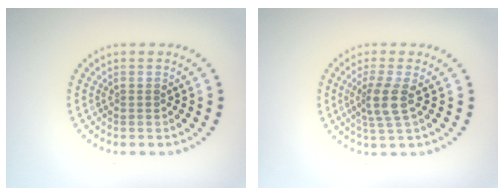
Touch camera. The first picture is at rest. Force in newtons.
{"total": 2.8, "press": 2.3, "slide": 1.7}